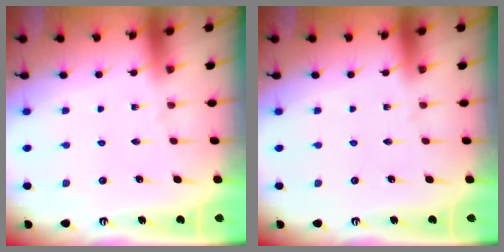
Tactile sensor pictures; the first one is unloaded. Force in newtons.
{"total": 0.0}